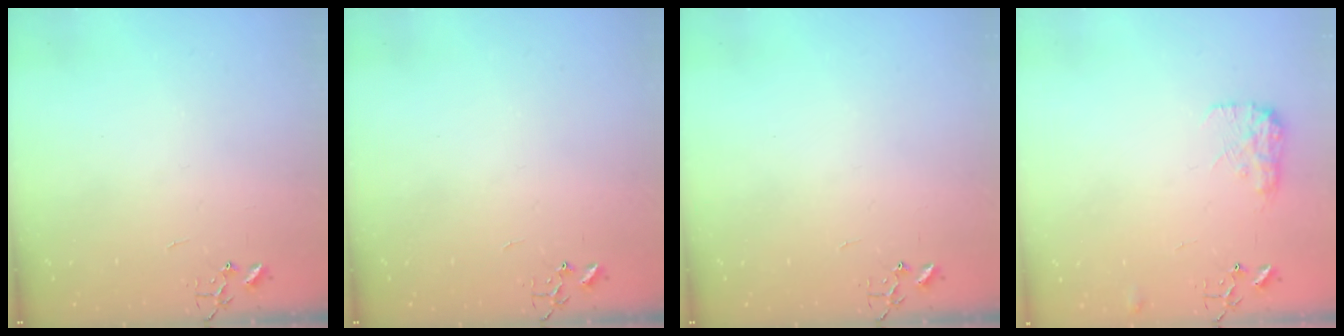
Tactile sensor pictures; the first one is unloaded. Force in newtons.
{"total": 0.0}
{"total": 0.0}
{"total": 9.5, "press": 9.5, "slide": 0.3}